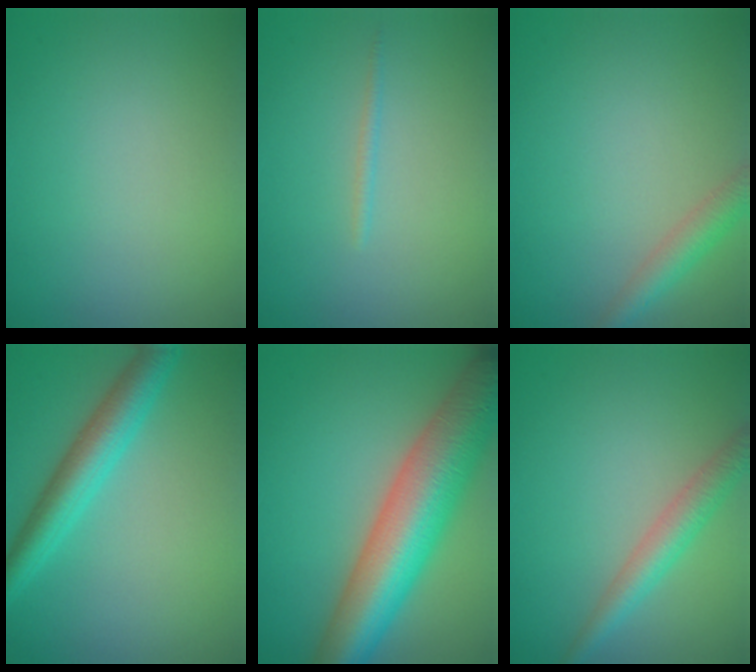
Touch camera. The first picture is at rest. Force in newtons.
{"total": 0.7, "press": 0.7, "slide": 0.1}
{"total": 2.6, "press": 2.6, "slide": 0.1}
{"total": 4.7, "press": 4.7, "slide": 0.1}
{"total": 11.7, "press": 11.7, "slide": 0.4}
{"total": 3.1, "press": 3.1, "slide": 0.2}